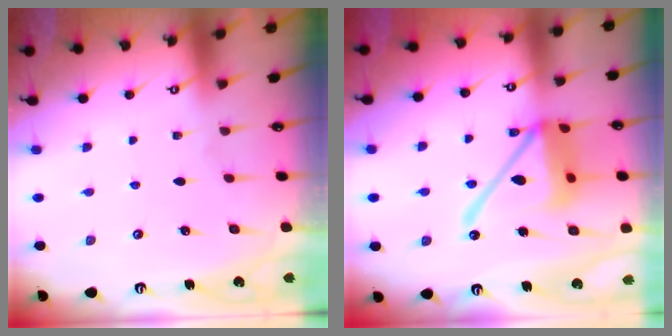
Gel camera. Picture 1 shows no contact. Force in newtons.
{"total": 18.2, "press": 18.1, "slide": 1.6}